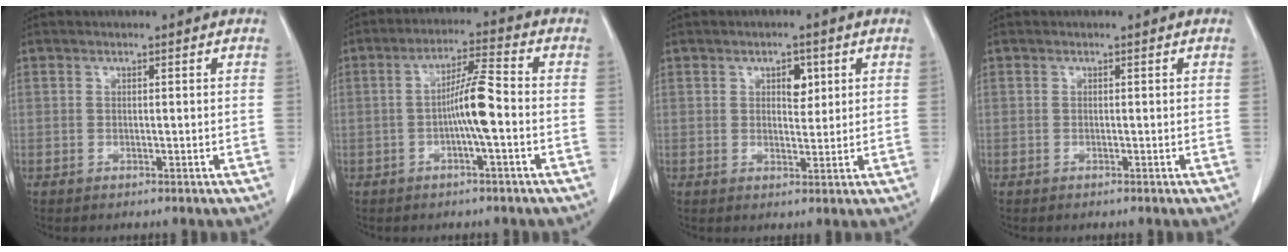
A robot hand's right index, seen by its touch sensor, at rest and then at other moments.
{"total": 6.4, "force": [-1.2, 0.0, 6.3], "torque": [-0.112, 0.014, -0.020]}
{"total": 3.1, "force": [1.3, 1.7, 2.3], "torque": [-0.031, 0.001, 0.018]}
{"total": 0.0}